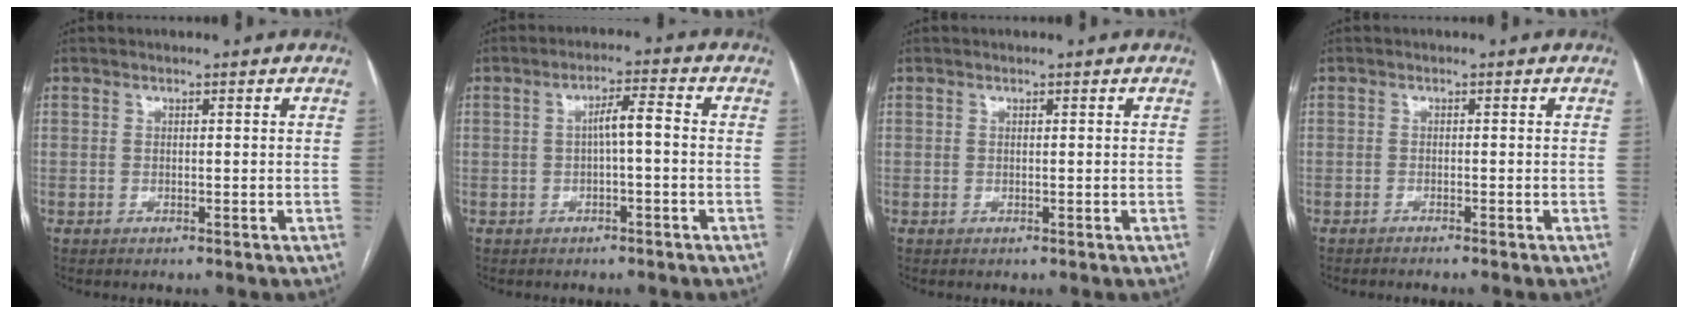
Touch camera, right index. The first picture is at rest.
{"total": 3.7, "force": [-0.3, 0.5, 3.7], "torque": [-0.061, 0.013, -0.002]}
{"total": 0.0}
{"total": 1.7, "force": [-1.5, -0.2, 0.7], "torque": [-0.009, 0.002, -0.020]}